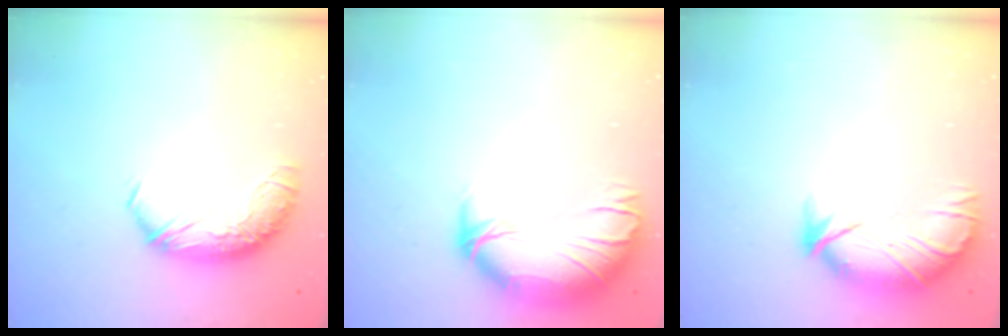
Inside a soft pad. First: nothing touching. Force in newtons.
{"total": 2.1, "press": 0.9, "slide": 2.0}
{"total": 4.0, "press": 3.5, "slide": 1.9}